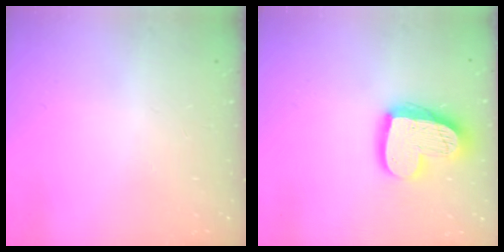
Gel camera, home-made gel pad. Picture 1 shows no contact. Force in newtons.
{"total": 20.0, "press": 20.0, "slide": 1.7}